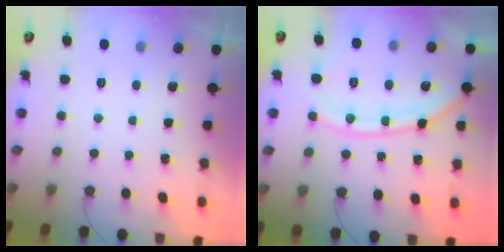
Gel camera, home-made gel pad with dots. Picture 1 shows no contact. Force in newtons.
{"total": 13.1, "press": 13.1, "slide": 1.4}